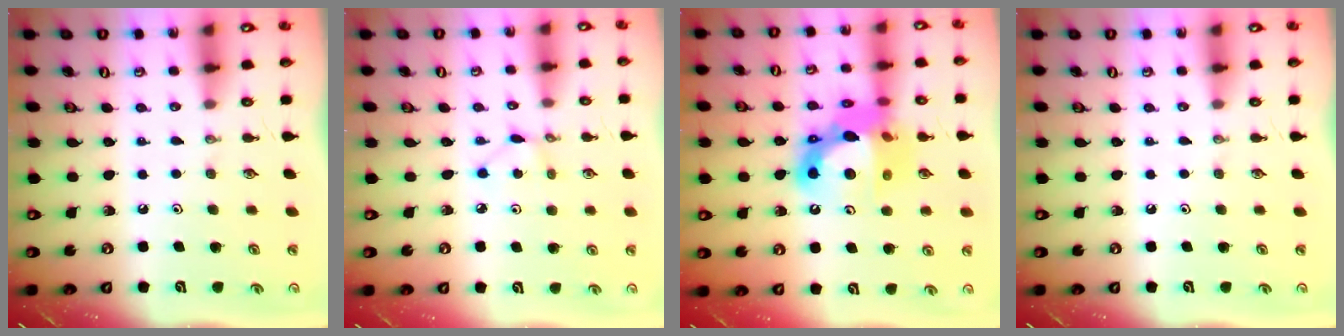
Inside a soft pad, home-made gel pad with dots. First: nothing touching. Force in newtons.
{"total": 2.1, "press": 2.1, "slide": 0.3}
{"total": 18.0, "press": 17.9, "slide": 1.5}
{"total": 0.0}